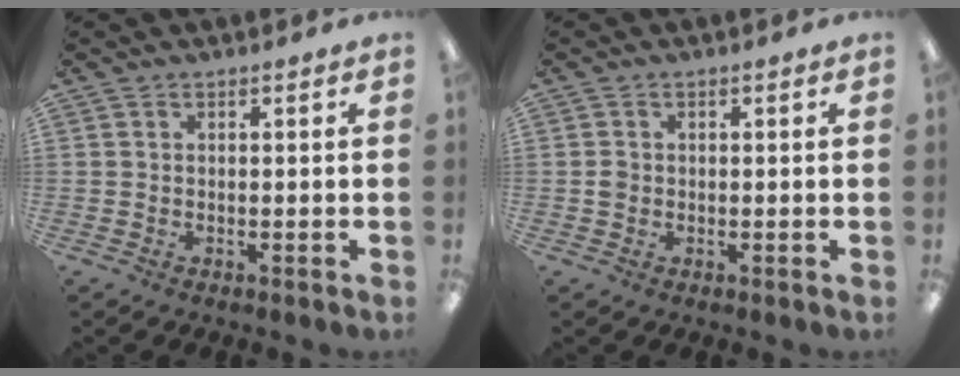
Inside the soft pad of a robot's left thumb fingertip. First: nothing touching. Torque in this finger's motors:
{"motor_torque": [0.10, 0.34, 0.53, -0.24, 0.00]}